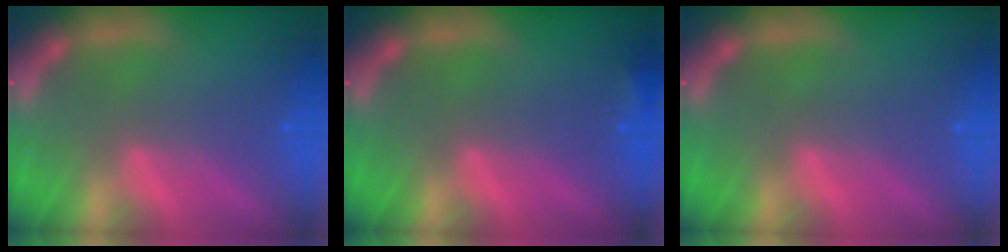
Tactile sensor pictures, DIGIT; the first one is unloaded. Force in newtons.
{"total": 0.9}
{"total": 0.0}